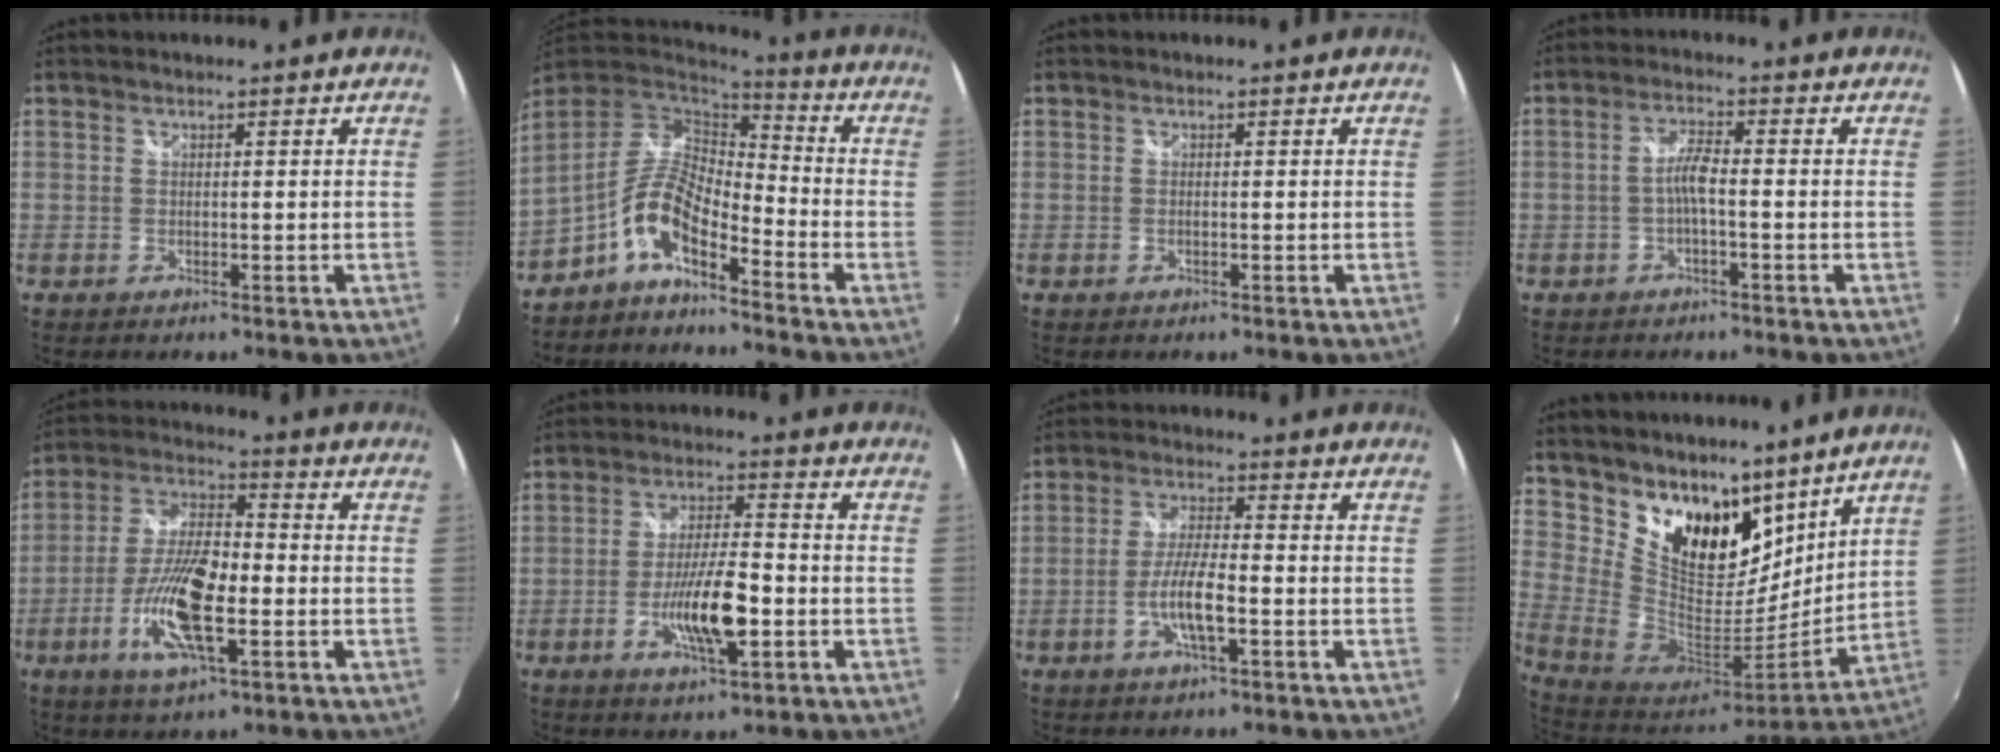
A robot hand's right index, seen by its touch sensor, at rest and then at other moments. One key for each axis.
{"total": 9.2, "fx": -5.8, "fy": 2.7, "fz": 6.5, "tx": -0.140, "ty": 0.018, "tz": -0.121}
{"total": 0.0}
{"total": 3.3, "fx": -1.2, "fy": 0.3, "fz": 3.1, "tx": -0.065, "ty": 0.007, "tz": -0.024}
{"total": 14.4, "fx": -4.6, "fy": 4.7, "fz": 12.8, "tx": -0.267, "ty": -0.008, "tz": -0.088}
{"total": 10.5, "fx": -3.4, "fy": 2.6, "fz": 9.6, "tx": -0.184, "ty": -0.006, "tz": -0.061}
{"total": 6.7, "fx": -2.5, "fy": 1.2, "fz": 6.2, "tx": -0.123, "ty": -0.003, "tz": -0.046}
{"total": 20.1, "fx": 13.5, "fy": 11.7, "fz": 9.3, "tx": -0.213, "ty": -0.003, "tz": 0.251}